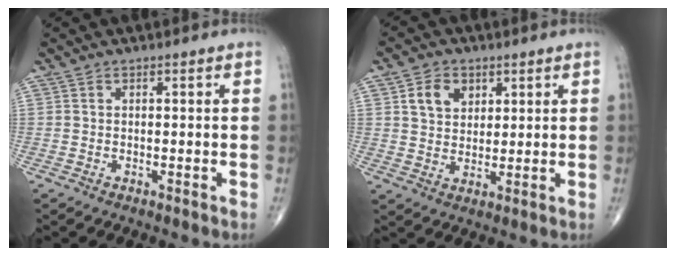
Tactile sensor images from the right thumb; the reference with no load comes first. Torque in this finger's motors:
{"motor_torque": [-0.56, 0.81, 0.35, 0.60, 0.11]}